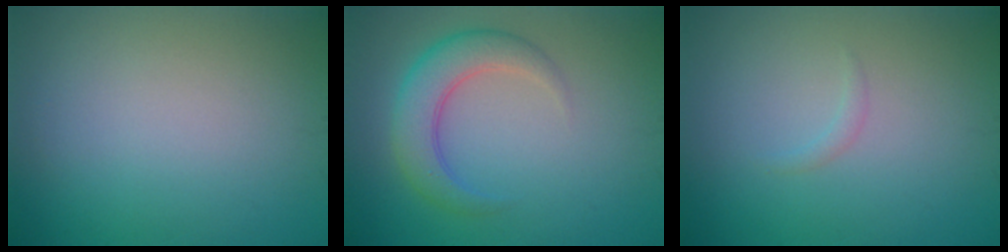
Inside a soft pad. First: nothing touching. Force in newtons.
{"total": 4.4, "press": 4.4, "slide": 0.2}
{"total": 0.7, "press": 0.6, "slide": 0.1}